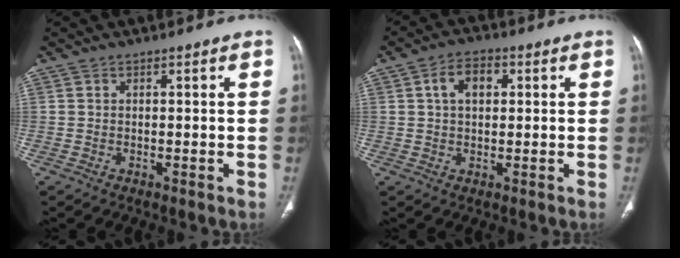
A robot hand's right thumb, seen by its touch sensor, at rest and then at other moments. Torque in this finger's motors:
{"motor_torque": [-0.35, 0.53, 0.73, -0.41, 0.20]}